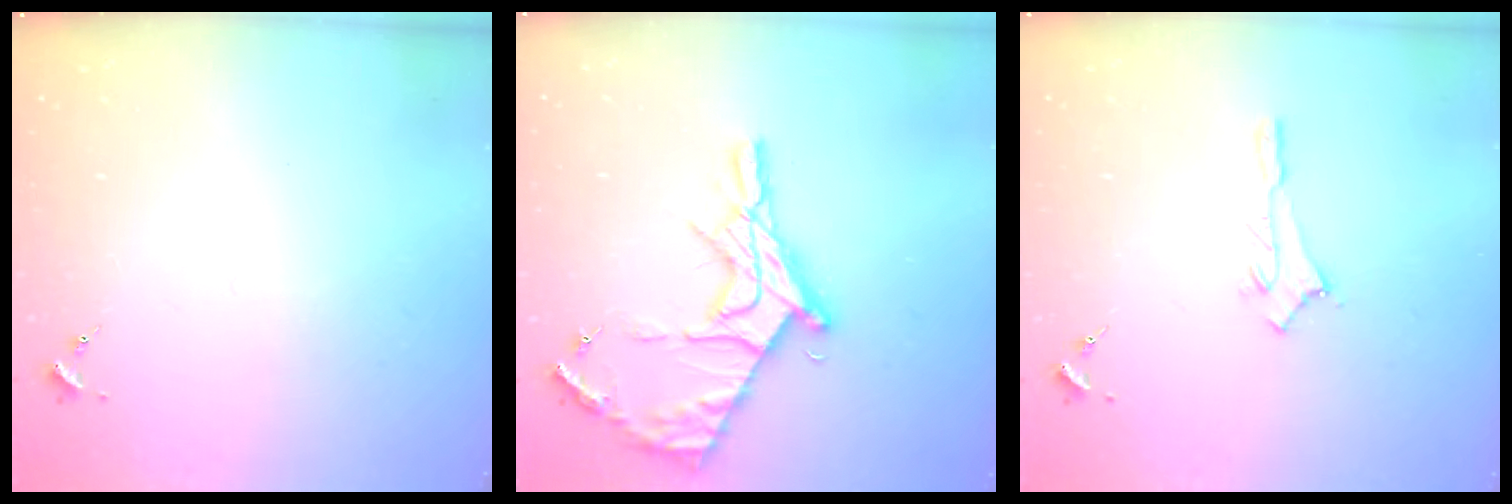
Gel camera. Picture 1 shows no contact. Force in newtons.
{"total": 18.3, "press": 18.2, "slide": 1.5}
{"total": 2.6, "press": 2.6, "slide": 0.2}